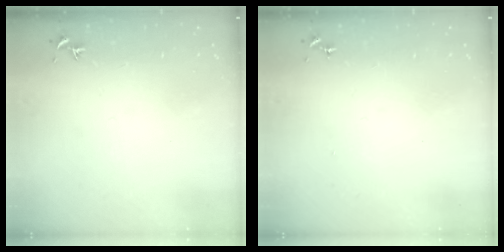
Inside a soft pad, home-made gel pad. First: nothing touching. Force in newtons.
{"total": 0.0}